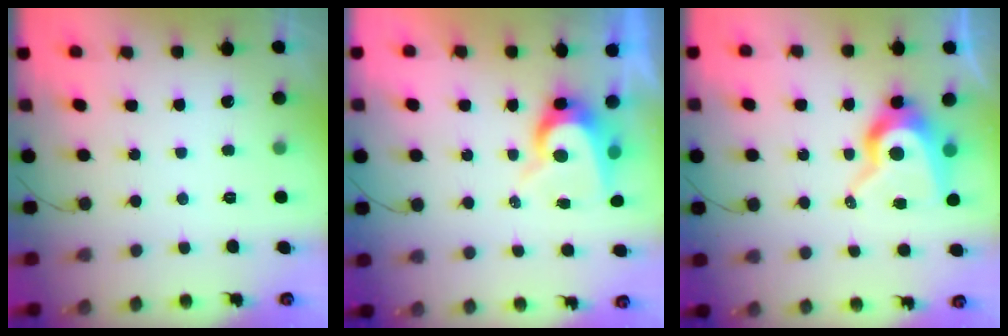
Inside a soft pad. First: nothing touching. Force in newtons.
{"total": 7.3, "press": 7.3, "slide": 0.4}
{"total": 12.3, "press": 12.3, "slide": 1.1}